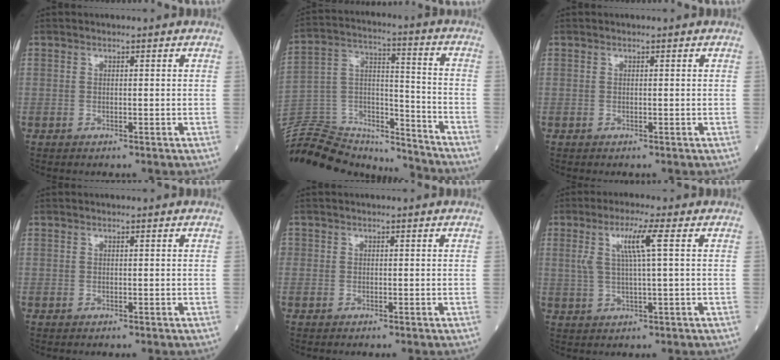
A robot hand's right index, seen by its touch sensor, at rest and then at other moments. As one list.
[{"total": 22.2, "force": [-20.9, 5.5, 5.0], "torque": [-0.131, 0.035, -0.332]}, {"total": 0.0}, {"total": 0.0}, {"total": 0.6, "force": [-0.3, 0.5, 0.0], "torque": [-0.001, 0.004, -0.008]}, {"total": 5.9, "force": [1.8, -0.3, 5.6], "torque": [-0.113, 0.006, 0.037]}]